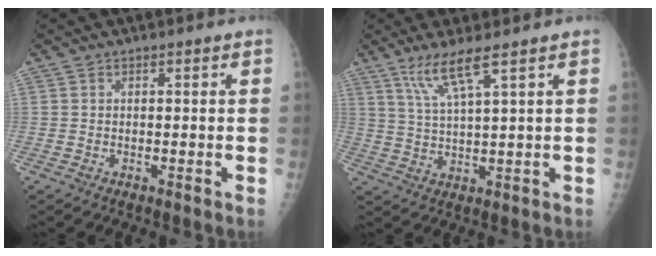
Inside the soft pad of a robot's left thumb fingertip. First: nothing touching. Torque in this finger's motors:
{"motor_torque": [1.01, 0.21, 0.71, -0.53, 0.27]}